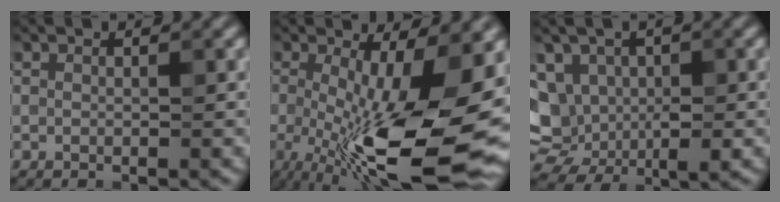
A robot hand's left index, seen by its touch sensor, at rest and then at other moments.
{"total": 15.3, "force": [-2.6, 5.2, 14.2], "torque": [-0.226, -0.016, -0.041]}
{"total": 7.8, "force": [0.2, 6.2, 4.8], "torque": [-0.074, -0.002, -0.006]}